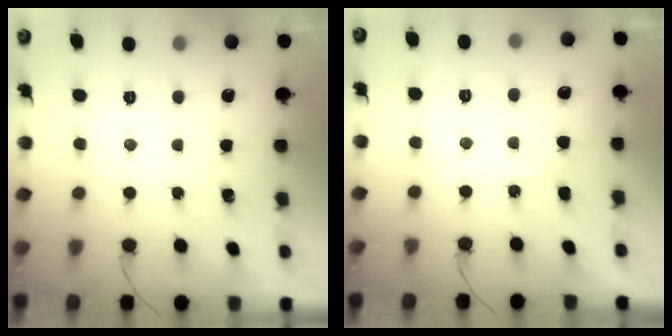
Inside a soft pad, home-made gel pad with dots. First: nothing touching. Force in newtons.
{"total": 6.5, "press": 6.5, "slide": 0.7}